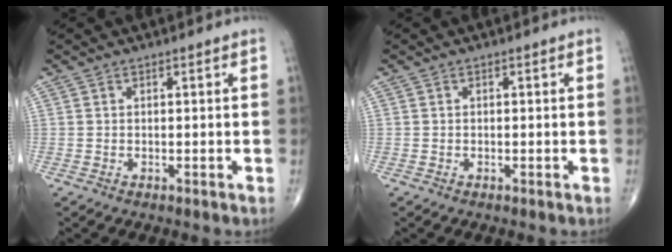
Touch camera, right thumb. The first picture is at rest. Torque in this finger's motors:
{"motor_torque": [-0.20, -0.17, -0.38, -0.28, -0.02]}